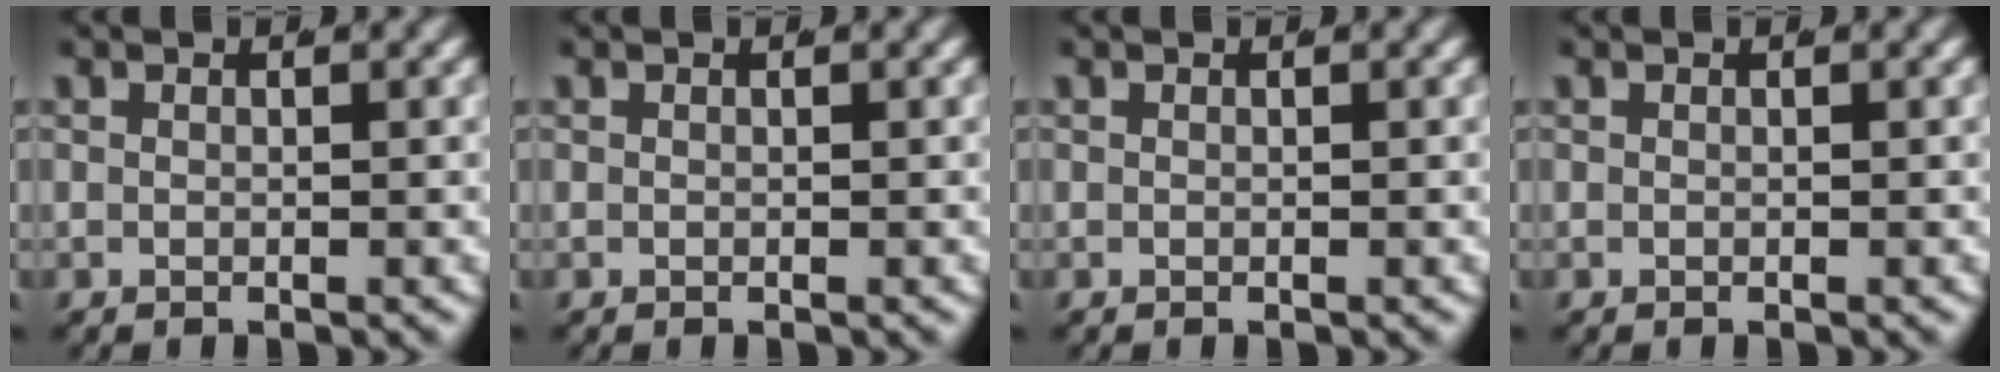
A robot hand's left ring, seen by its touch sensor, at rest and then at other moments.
{"total": 0.0}
{"total": 0.0}
{"total": 0.0}